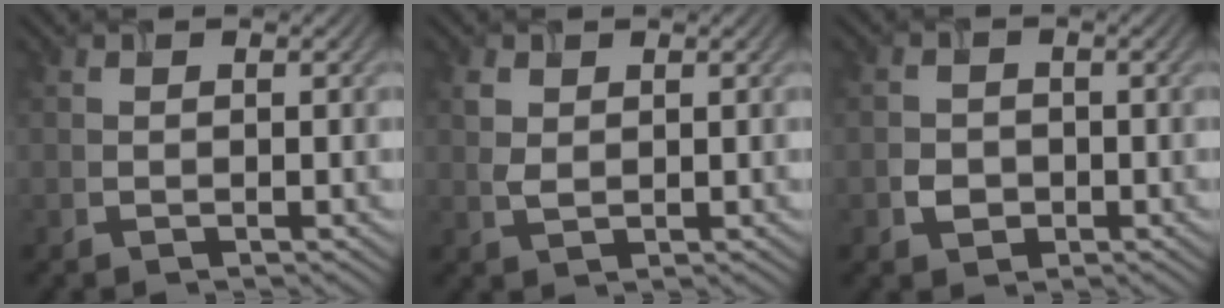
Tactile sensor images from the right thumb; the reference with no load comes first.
{"total": 1.8, "force": [0.8, 1.2, 1.0], "torque": [-0.028, -0.002, 0.019]}
{"total": 2.1, "force": [-0.7, 1.8, 0.8], "torque": [-0.012, -0.003, -0.017]}